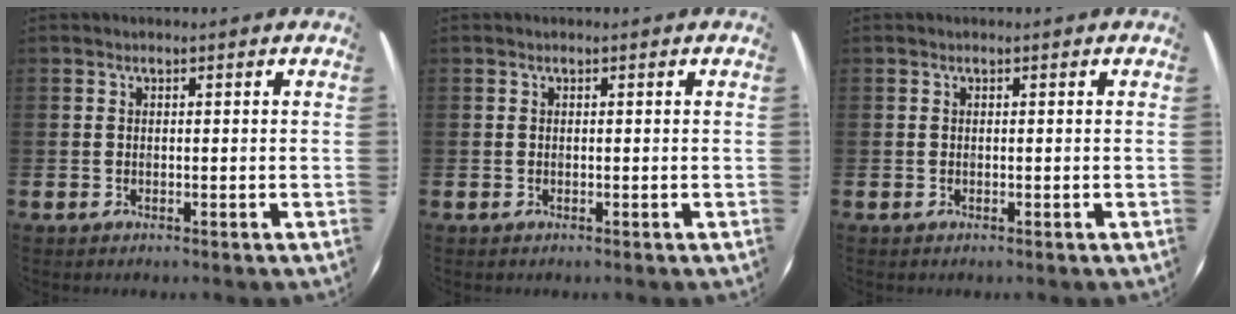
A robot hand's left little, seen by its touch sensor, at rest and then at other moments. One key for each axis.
{"total": 0.0}
{"total": 0.0}